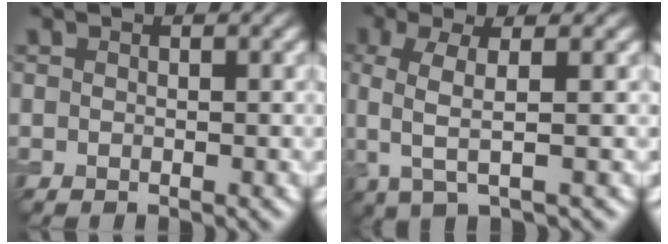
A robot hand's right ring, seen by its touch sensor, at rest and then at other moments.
{"total": 4.2, "force": [0.1, 1.2, 4.1], "torque": [-0.091, 0.002, -0.002]}